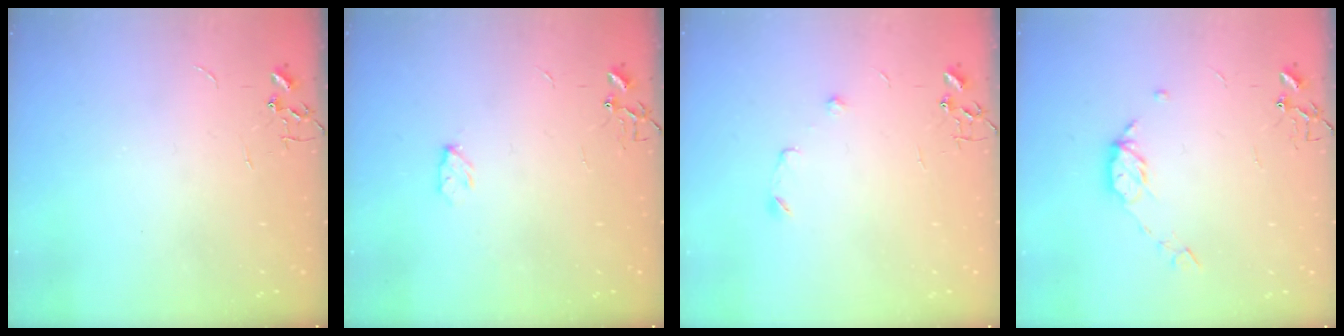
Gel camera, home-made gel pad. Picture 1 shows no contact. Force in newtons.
{"total": 3.9, "press": 3.8, "slide": 0.5}
{"total": 4.8, "press": 4.8, "slide": 0.7}
{"total": 7.8, "press": 7.8, "slide": 0.6}